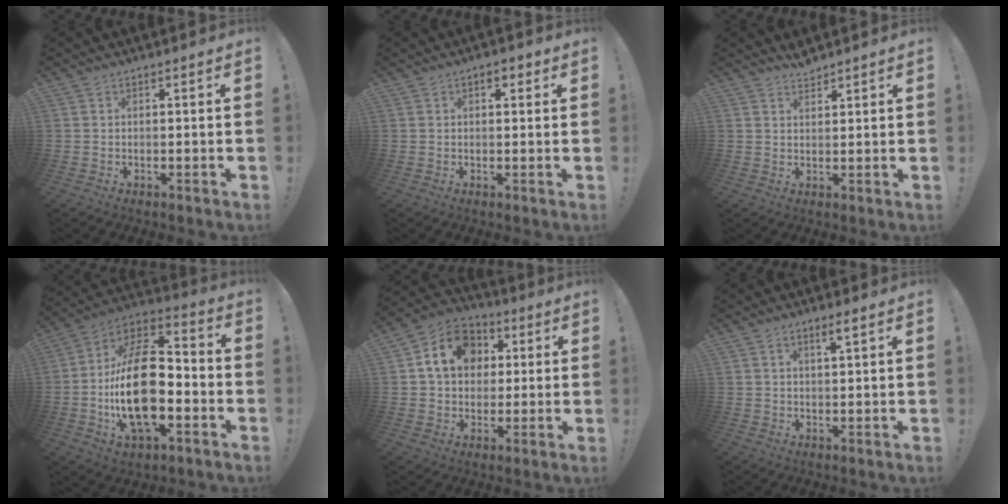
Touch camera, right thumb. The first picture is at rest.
{"total": 2.8, "force": [1.1, 1.6, 2.0], "torque": [-0.018, -0.001, 0.015]}
{"total": 2.8, "force": [2.7, 0.8, 0.5], "torque": [0.009, -0.022, 0.046]}
{"total": 23.7, "force": [-4.2, 12.9, 19.5], "torque": [-0.369, 0.018, -0.069]}
{"total": 14.4, "force": [3.8, 11.6, 7.6], "torque": [-0.106, 0.001, 0.078]}
{"total": 2.8, "force": [1.6, 0.3, 2.3], "torque": [-0.037, -0.004, 0.024]}